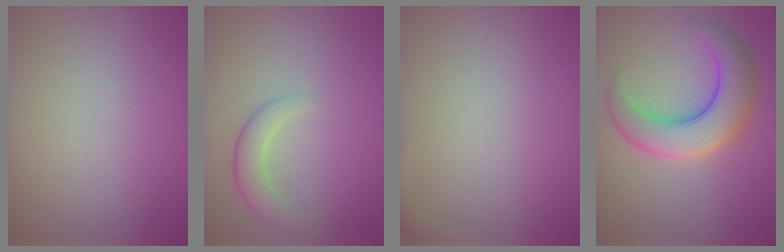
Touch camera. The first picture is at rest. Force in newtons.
{"total": 2.6, "press": 2.6, "slide": 0.1}
{"total": 1.1, "press": 1.1, "slide": 0.1}
{"total": 7.6, "press": 7.6, "slide": 0.2}